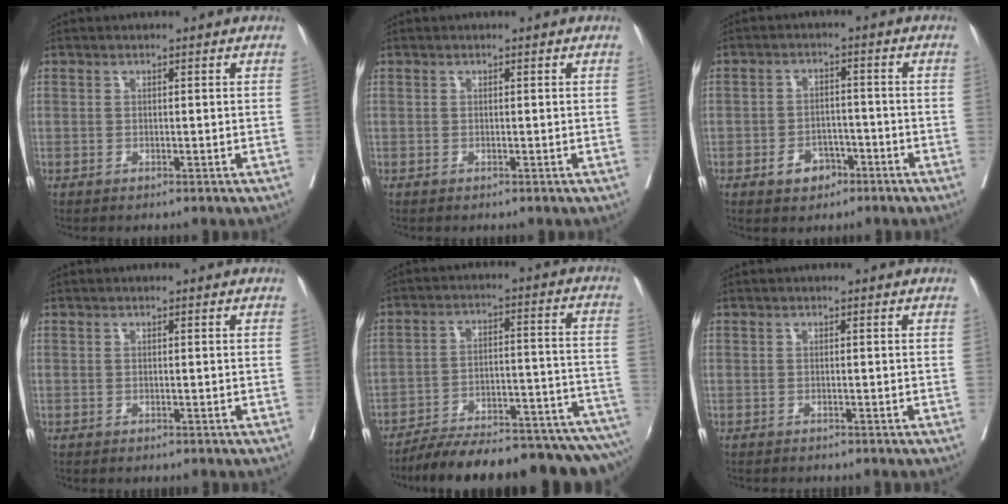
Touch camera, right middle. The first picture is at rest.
{"total": 0.0}
{"total": 4.0, "force": [-2.2, 2.7, 2.0], "torque": [-0.030, 0.006, -0.029]}
{"total": 2.0, "force": [-1.7, 0.3, 0.8], "torque": [-0.017, -0.005, -0.020]}
{"total": 26.1, "force": [-23.2, 3.1, 11.6], "torque": [-0.105, 0.013, -0.316]}
{"total": 2.9, "force": [-2.7, 0.3, 0.9], "torque": [-0.015, -0.007, -0.036]}